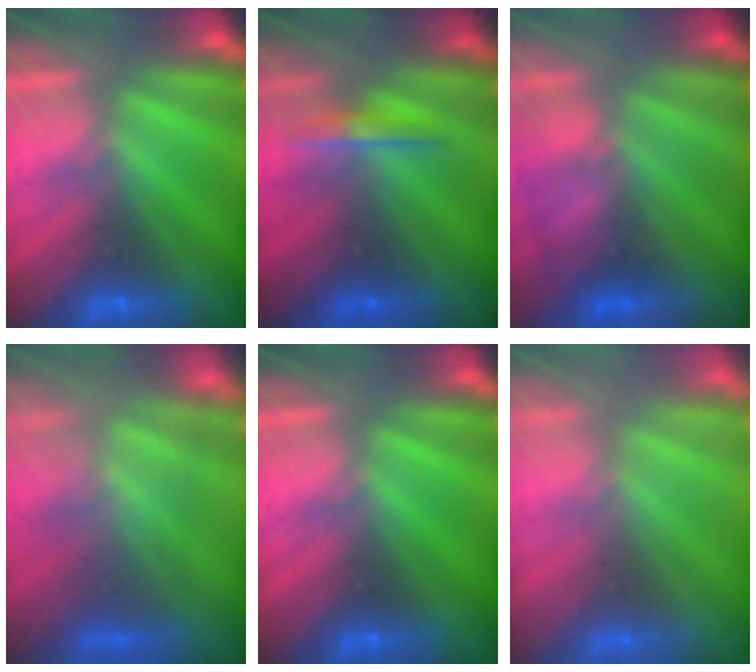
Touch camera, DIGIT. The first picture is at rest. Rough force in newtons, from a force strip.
{"total": 1.7}
{"total": 5.3}
{"total": 3.9}
{"total": 0.0}
{"total": 2.7}